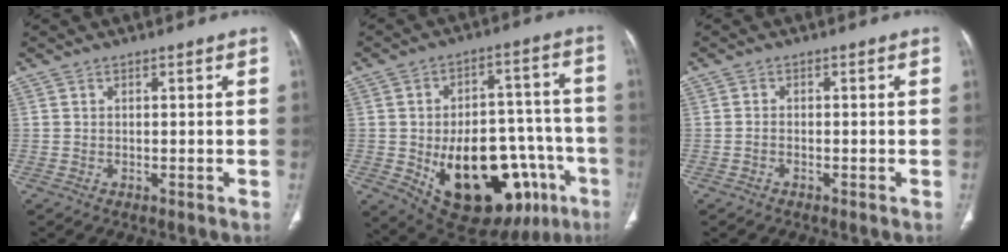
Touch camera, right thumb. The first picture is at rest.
{"total": 27.7, "force": [-9.9, 15.1, 21.0], "torque": [-0.253, 0.033, -0.117]}
{"total": 0.8, "force": [-0.5, 0.5, 0.5], "torque": [-0.004, 0.004, -0.012]}